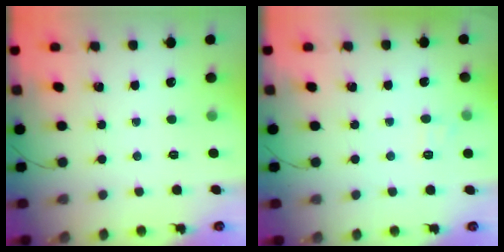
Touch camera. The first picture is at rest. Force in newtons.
{"total": 5.6, "press": 5.4, "slide": 1.4}